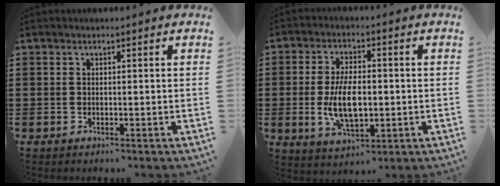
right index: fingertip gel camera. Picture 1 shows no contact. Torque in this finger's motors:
{"motor_torque": [1.74, 0.39, 0.39, 0.21]}